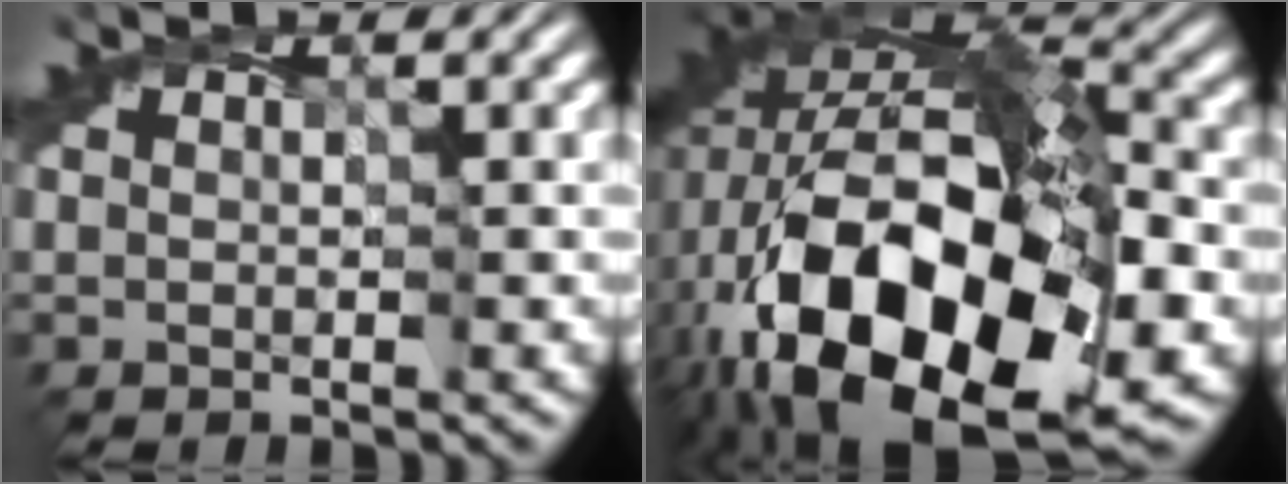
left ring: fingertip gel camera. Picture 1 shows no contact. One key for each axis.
{"total": 20.0, "fx": -5.1, "fy": 11.2, "fz": 15.8, "tx": -0.307, "ty": -0.038, "tz": -0.064}